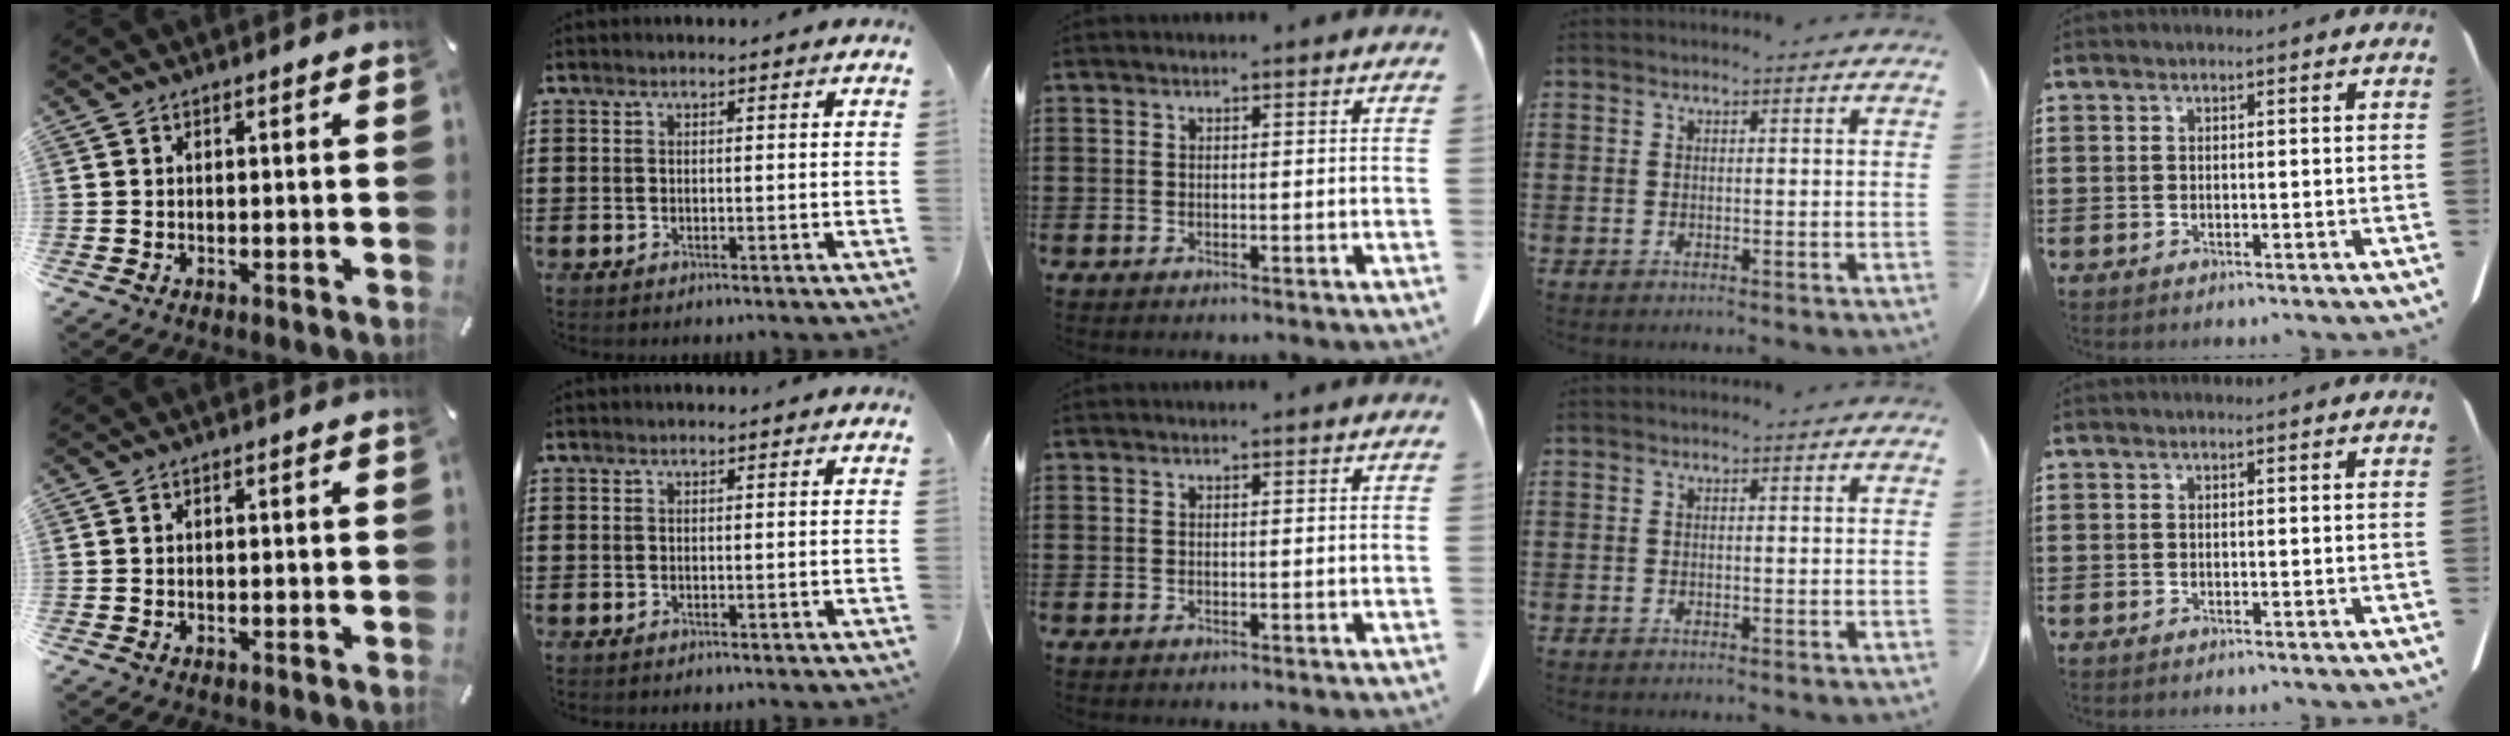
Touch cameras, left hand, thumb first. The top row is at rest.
{}